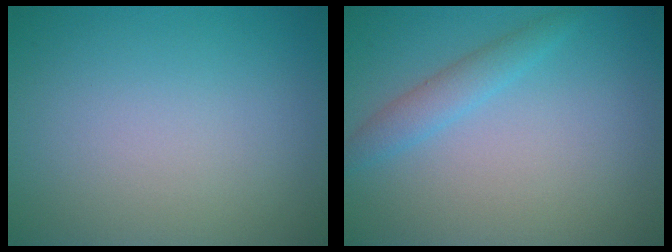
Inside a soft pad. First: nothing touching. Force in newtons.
{"total": 2.0, "press": 2.0, "slide": 0.2}